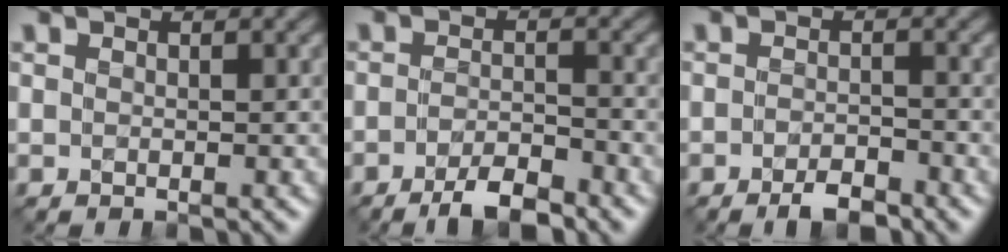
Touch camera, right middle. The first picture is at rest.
{"total": 3.9, "force": [-2.8, 0.9, 2.6], "torque": [-0.050, -0.002, -0.051]}
{"total": 2.7, "force": [-1.9, 0.9, 1.7], "torque": [-0.031, -0.001, -0.036]}